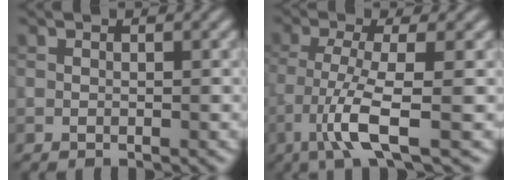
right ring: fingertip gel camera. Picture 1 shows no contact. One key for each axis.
{"total": 5.5, "fx": -2.1, "fy": 0.8, "fz": 5.0, "tx": -0.099, "ty": -0.005, "tz": -0.046}